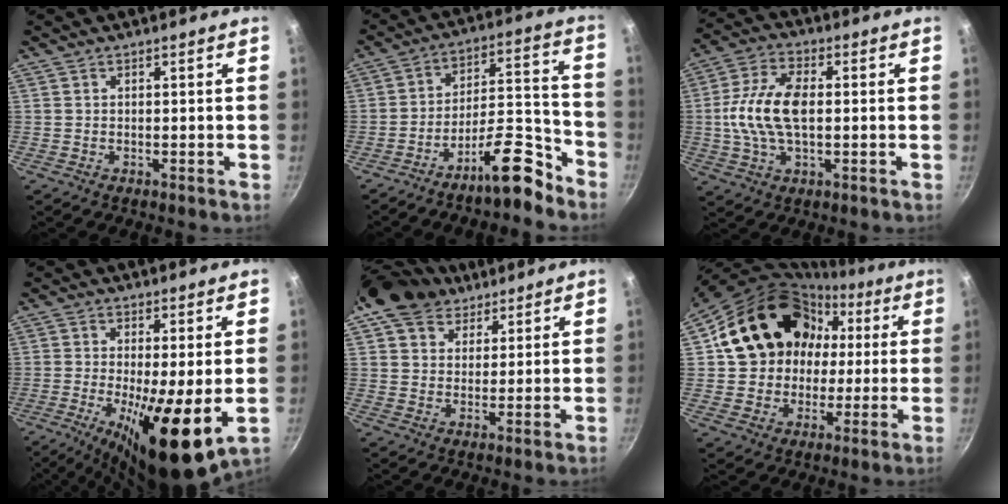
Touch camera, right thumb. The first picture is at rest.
{"total": 12.0, "force": [-9.0, 3.2, 7.3], "torque": [-0.093, 0.098, -0.143]}
{"total": 12.3, "force": [0.1, 6.6, 10.3], "torque": [-0.200, 0.022, -0.006]}
{"total": 14.7, "force": [-2.2, 3.8, 14.0], "torque": [-0.227, -0.025, -0.029]}
{"total": 11.4, "force": [7.9, 7.6, 3.1], "torque": [-0.031, 0.000, 0.136]}
{"total": 20.9, "force": [4.1, 17.6, 10.6], "torque": [-0.155, 0.045, 0.078]}